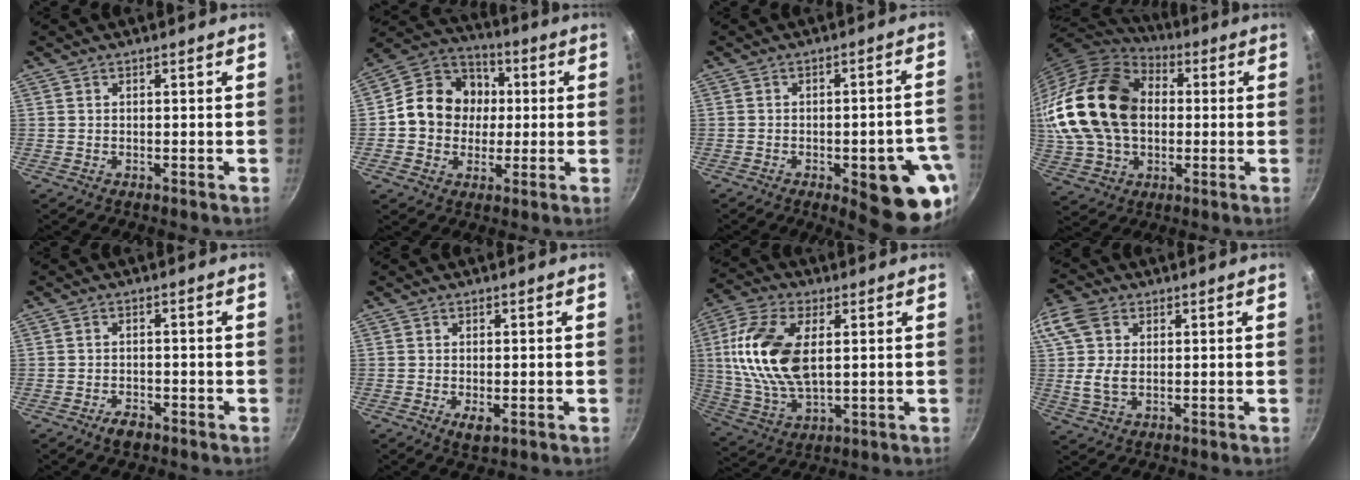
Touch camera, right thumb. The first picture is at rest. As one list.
[{"total": 14.3, "force": [0.5, 12.5, 7.0], "torque": [-0.081, 0.024, -0.008]}, {"total": 15.5, "force": [-5.8, 5.2, 13.4], "torque": [-0.116, 0.022, -0.069]}, {"total": 24.9, "force": [2.4, 17.8, 17.3], "torque": [-0.325, 0.030, 0.048]}, {"total": 3.0, "force": [-2.0, 1.5, 1.6], "torque": [-0.026, 0.017, -0.033]}, {"total": 2.9, "force": [-0.8, 1.2, 2.5], "torque": [-0.047, -0.010, -0.010]}, {"total": 17.2, "force": [3.0, 9.3, 14.2], "torque": [-0.276, -0.001, 0.057]}, {"total": 10.2, "force": [2.0, 6.9, 7.3], "torque": [-0.144, 0.004, 0.030]}]